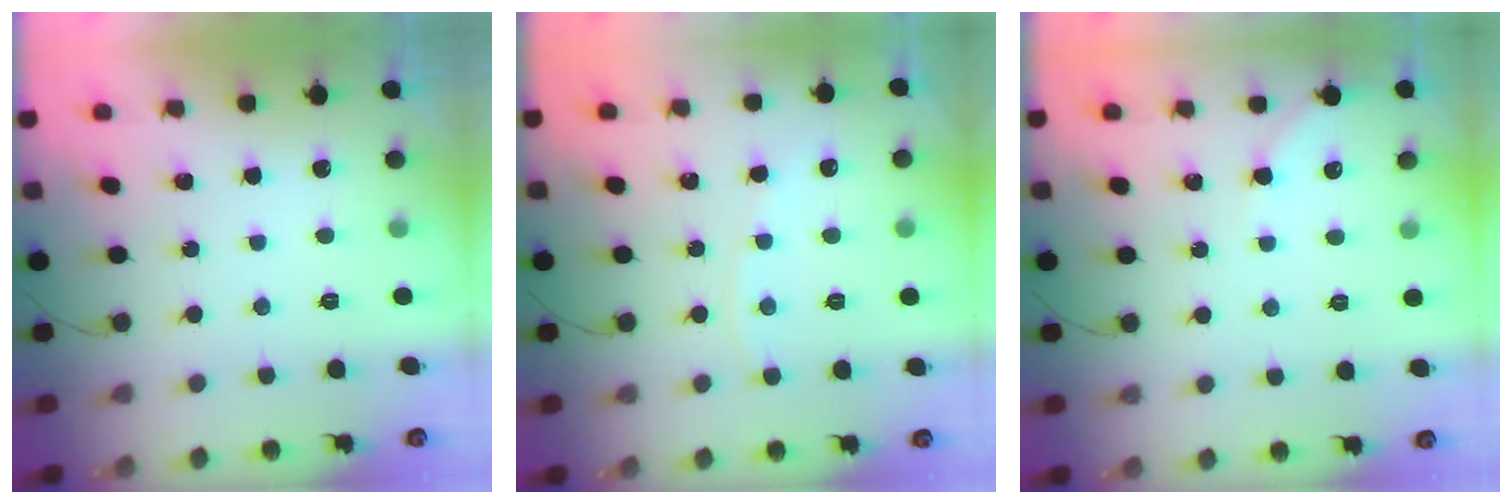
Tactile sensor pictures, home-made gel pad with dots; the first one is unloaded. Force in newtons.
{"total": 2.0, "press": 2.0, "slide": 0.4}
{"total": 2.9, "press": 2.8, "slide": 0.6}